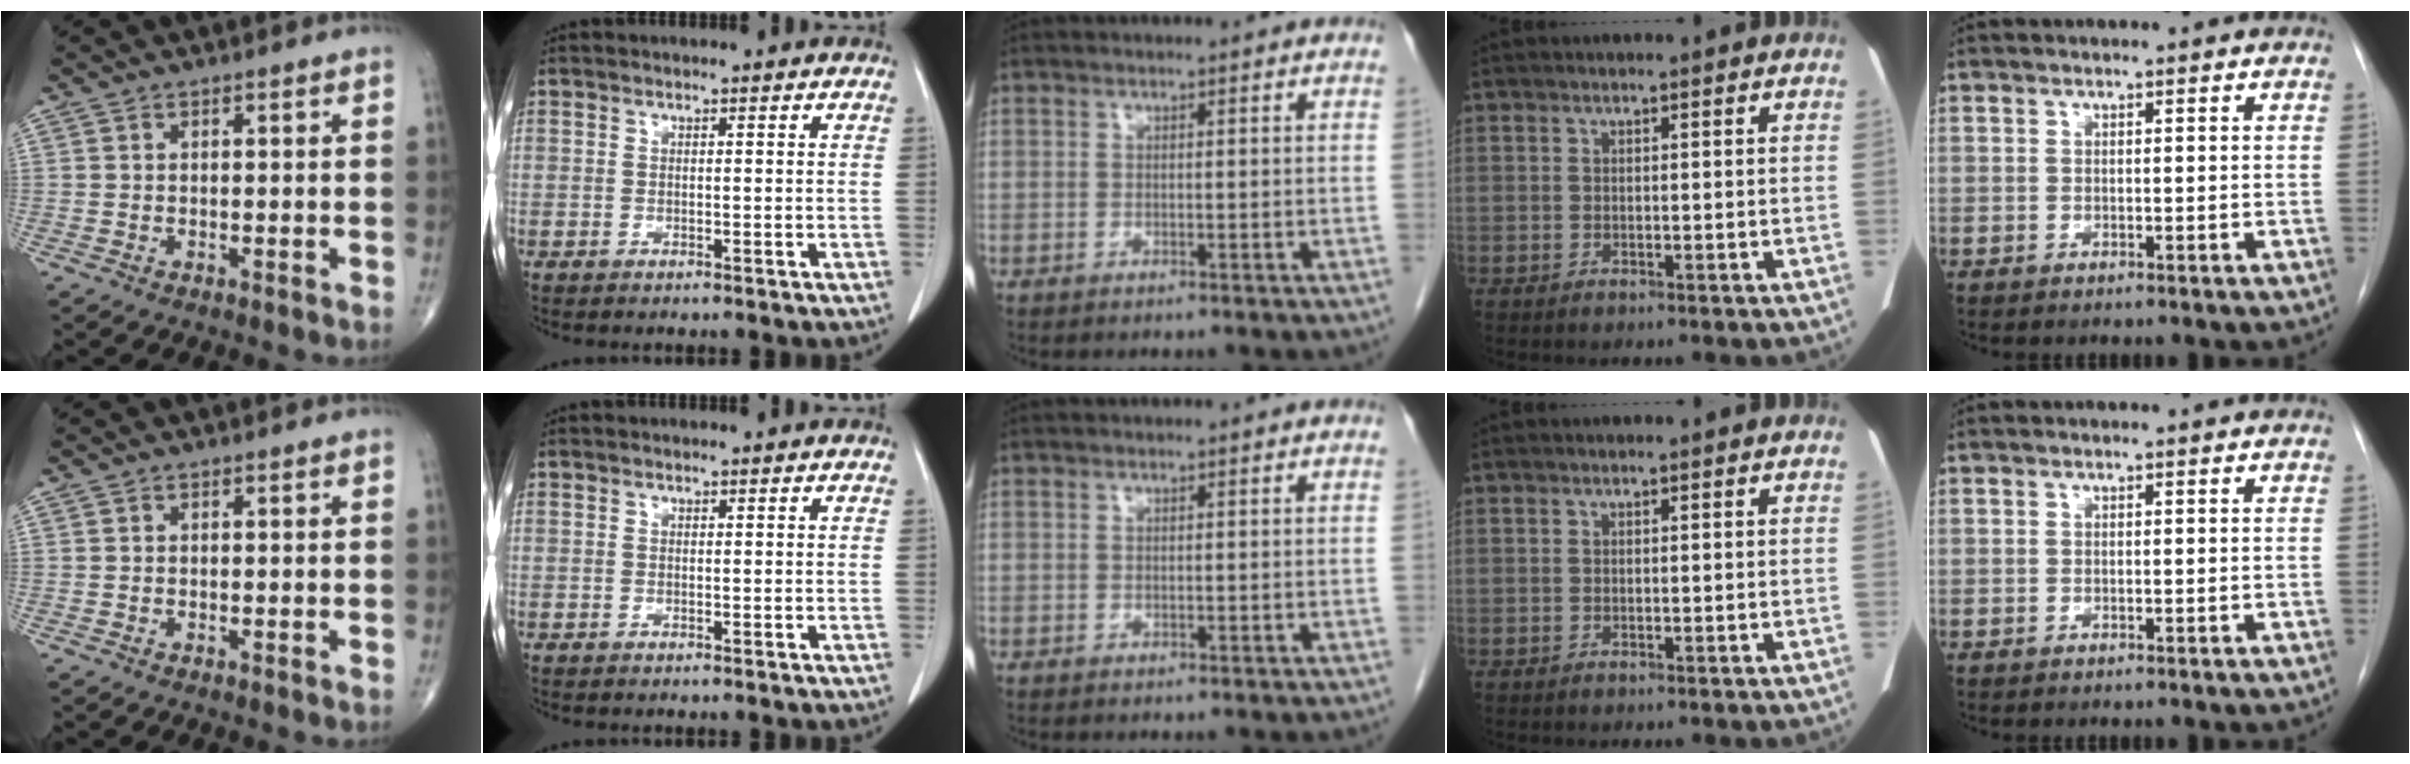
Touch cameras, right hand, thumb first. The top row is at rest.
{}